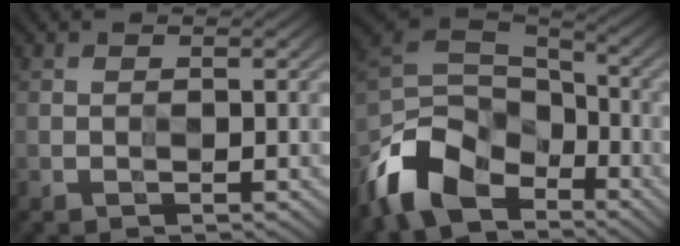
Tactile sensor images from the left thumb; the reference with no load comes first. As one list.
[{"total": 10.9, "force": [-7.2, 6.5, 4.9], "torque": [-0.116, -0.007, -0.151]}]